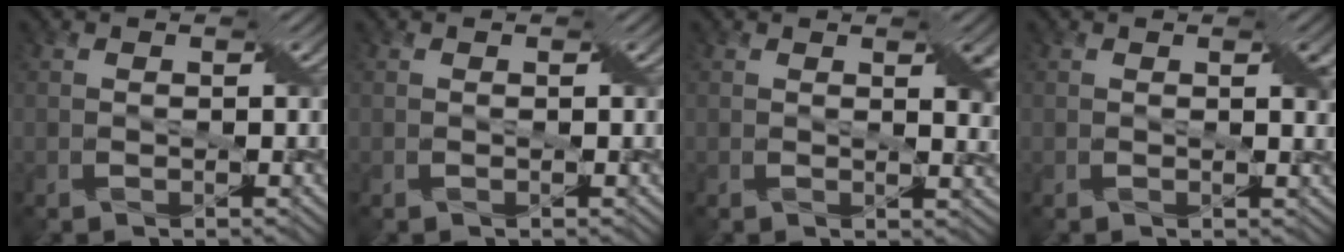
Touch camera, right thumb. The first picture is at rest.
{"total": 0.0}
{"total": 3.5, "force": [1.4, 1.1, 3.0], "torque": [-0.047, -0.001, 0.025]}
{"total": 1.6, "force": [0.7, 0.4, 1.4], "torque": [-0.020, -0.001, 0.012]}